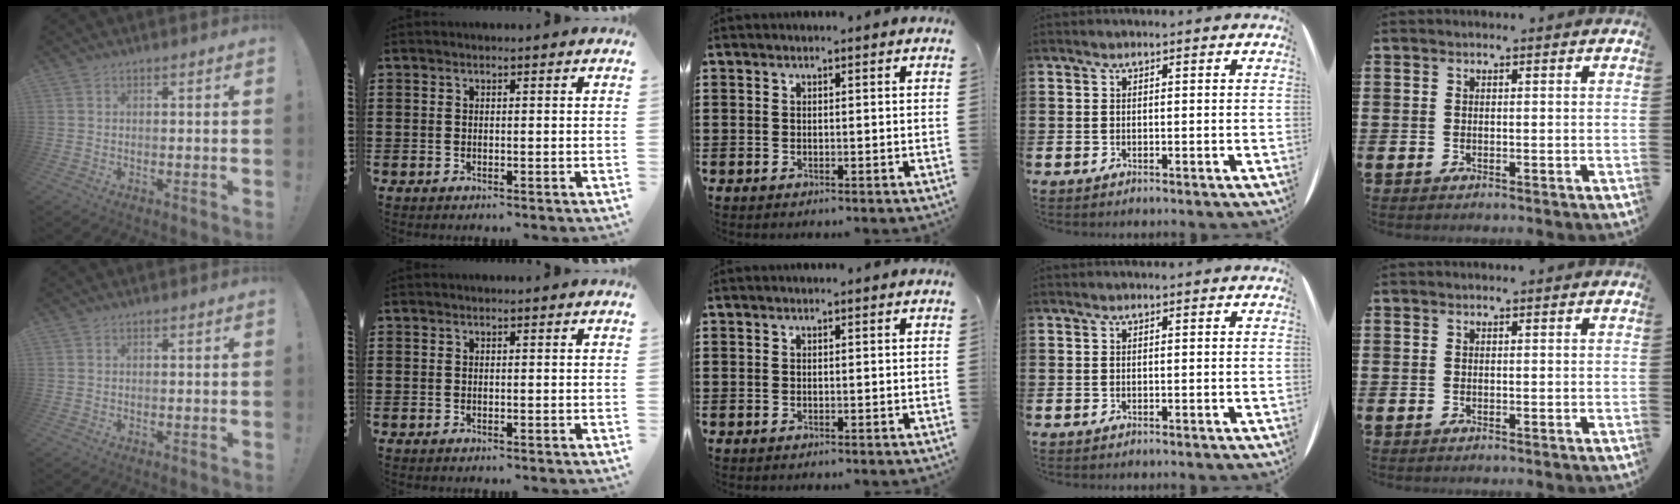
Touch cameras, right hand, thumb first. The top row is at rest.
{}